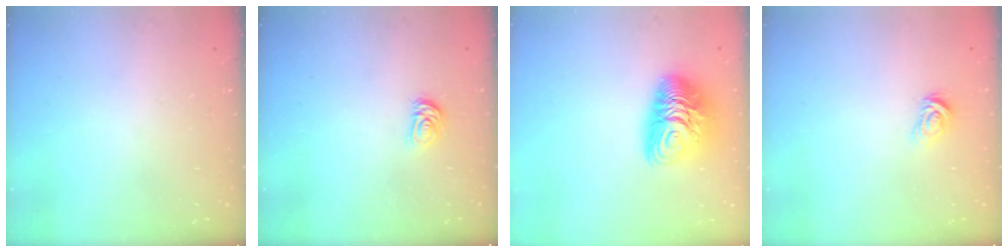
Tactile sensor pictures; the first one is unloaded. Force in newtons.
{"total": 3.6, "press": 3.6, "slide": 0.6}
{"total": 11.8, "press": 11.8, "slide": 1.1}
{"total": 3.8, "press": 3.8, "slide": 0.5}